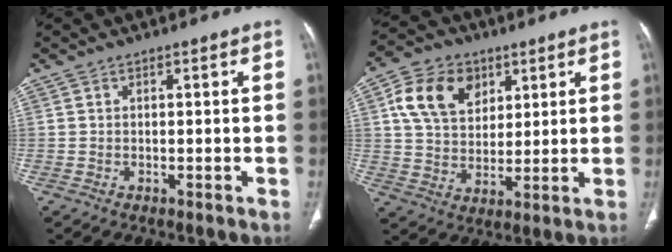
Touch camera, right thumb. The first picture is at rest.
{"total": 12.9, "force": [5.1, 9.4, 7.2], "torque": [-0.105, -0.009, 0.092]}